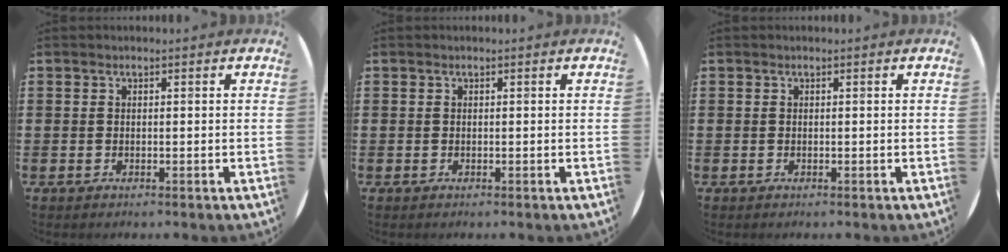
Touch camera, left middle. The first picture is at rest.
{"total": 0.0}
{"total": 0.0}